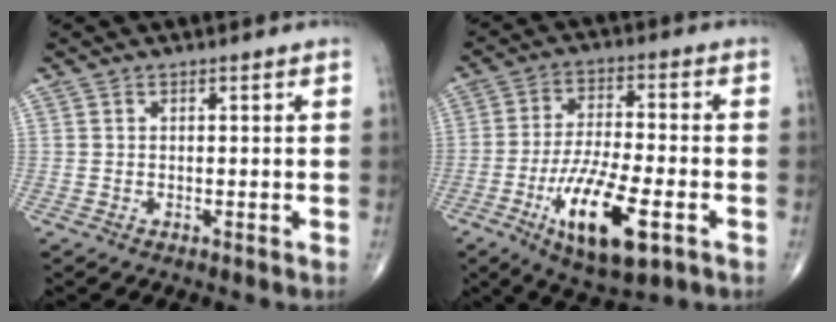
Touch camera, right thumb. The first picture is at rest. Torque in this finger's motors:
{"motor_torque": [0.26, 0.51, 0.91, 0.56, 0.39]}